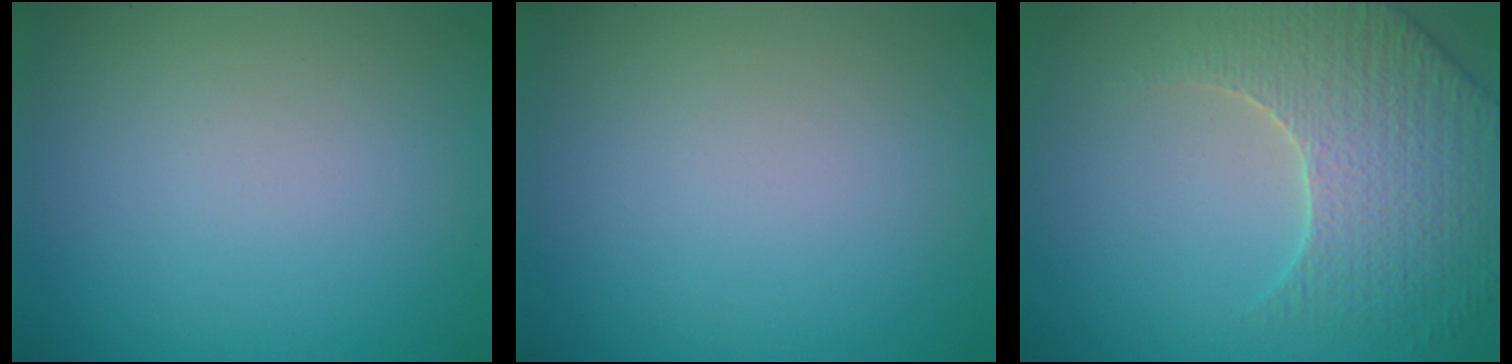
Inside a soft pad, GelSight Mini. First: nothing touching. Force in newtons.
{"total": 0.0}
{"total": 4.9, "press": 4.7, "slide": 1.1}